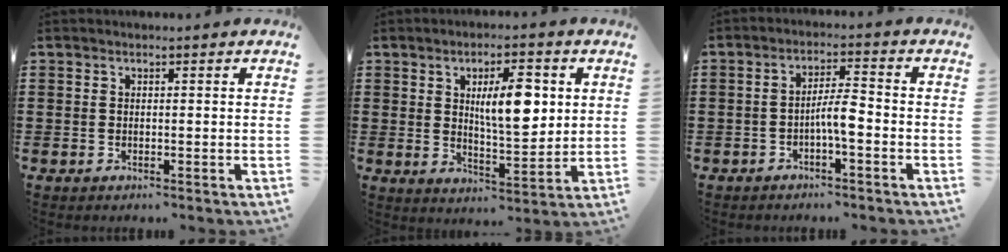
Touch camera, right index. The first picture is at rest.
{"total": 8.4, "force": [2.1, 3.1, 7.5], "torque": [-0.125, 0.000, 0.029]}
{"total": 4.4, "force": [-1.5, 0.9, 4.1], "torque": [-0.081, 0.004, -0.032]}